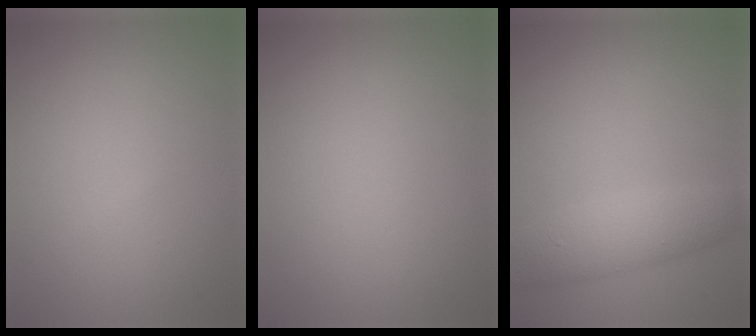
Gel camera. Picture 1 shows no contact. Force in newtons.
{"total": 0.0}
{"total": 3.8, "press": 3.8, "slide": 0.2}